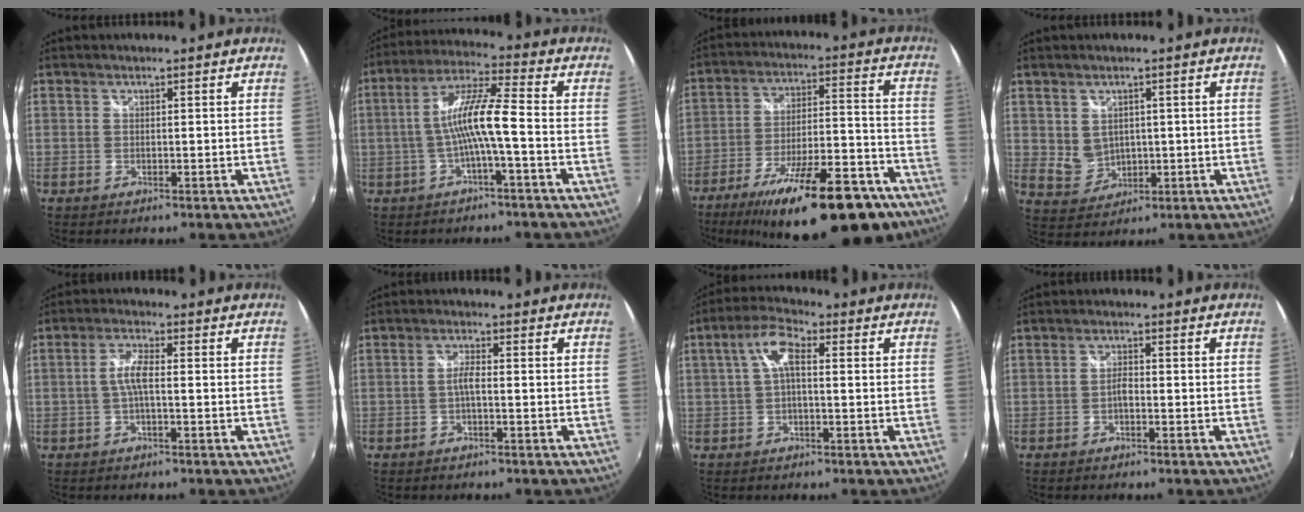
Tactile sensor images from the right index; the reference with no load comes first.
{"total": 9.1, "force": [-2.2, 0.3, 8.8], "torque": [-0.185, 0.015, -0.038]}
{"total": 25.5, "force": [-18.3, 7.4, 16.1], "torque": [-0.254, -0.015, -0.260]}
{"total": 4.8, "force": [0.8, 4.3, 2.0], "torque": [-0.040, 0.001, 0.030]}
{"total": 3.6, "force": [-0.5, 0.5, 3.5], "torque": [-0.074, 0.010, -0.007]}
{"total": 1.9, "force": [-0.6, 0.1, 1.8], "torque": [-0.038, 0.008, -0.012]}
{"total": 6.1, "force": [0.7, 2.3, 5.6], "torque": [-0.112, 0.019, 0.014]}
{"total": 1.4, "force": [-0.8, 0.5, 1.1], "torque": [-0.021, 0.003, -0.016]}